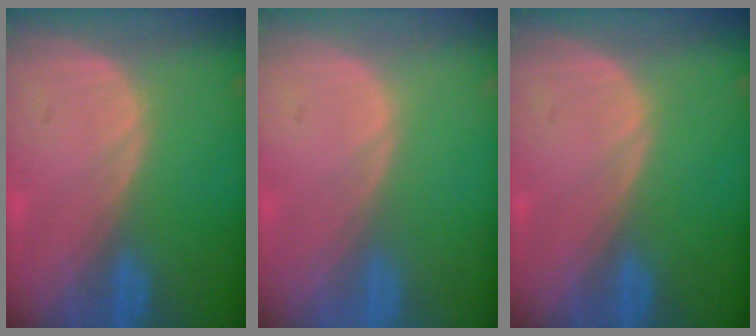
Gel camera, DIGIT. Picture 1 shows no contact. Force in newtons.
{"total": 0.0}
{"total": 0.0}